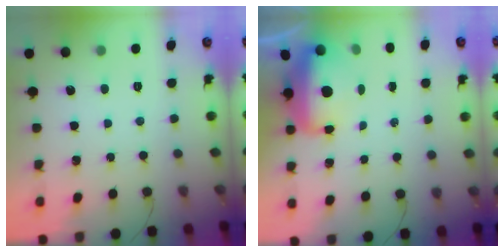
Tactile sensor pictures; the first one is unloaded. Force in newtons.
{"total": 11.7, "press": 11.4, "slide": 2.7}